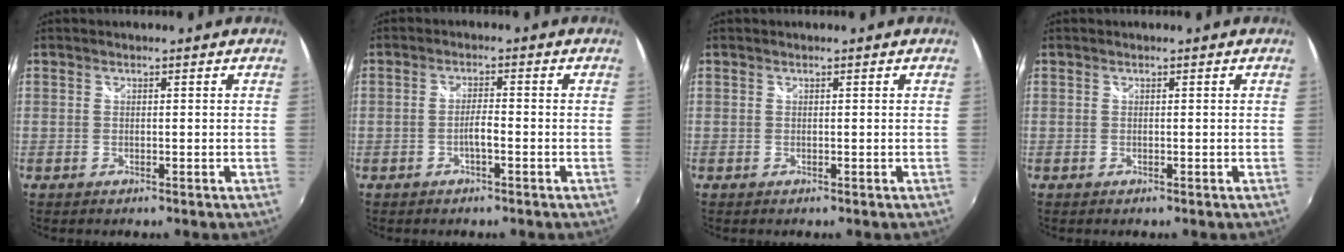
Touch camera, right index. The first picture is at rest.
{"total": 2.1, "force": [-1.1, 0.0, 1.8], "torque": [-0.035, 0.002, -0.021]}
{"total": 0.0}
{"total": 0.0}